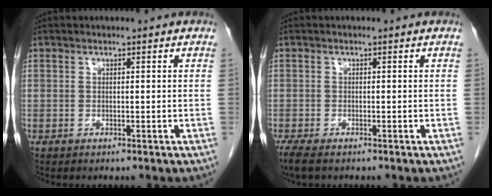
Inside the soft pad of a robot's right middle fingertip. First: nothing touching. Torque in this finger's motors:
{"motor_torque": [0.54, -0.31, -0.01, 0.02]}